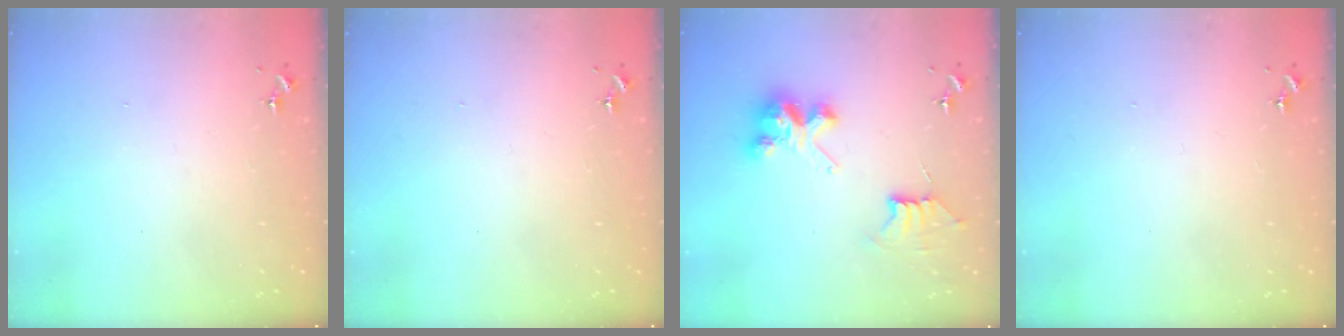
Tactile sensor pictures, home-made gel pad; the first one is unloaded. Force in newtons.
{"total": 0.0}
{"total": 9.5, "press": 9.5, "slide": 0.7}
{"total": 0.0}